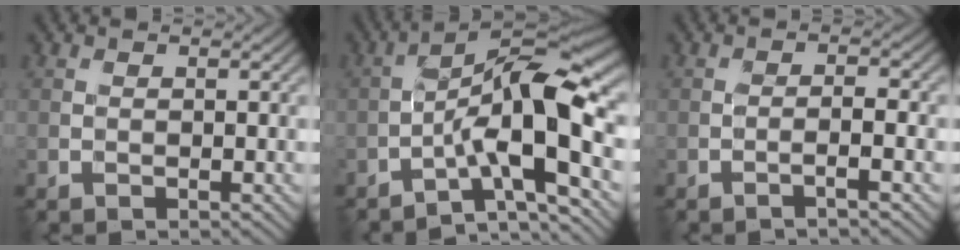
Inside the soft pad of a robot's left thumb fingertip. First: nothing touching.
{"total": 12.1, "force": [-3.8, 3.2, 11.0], "torque": [-0.182, 0.009, -0.071]}
{"total": 2.3, "force": [-1.2, 0.2, 1.9], "torque": [-0.028, 0.011, -0.036]}